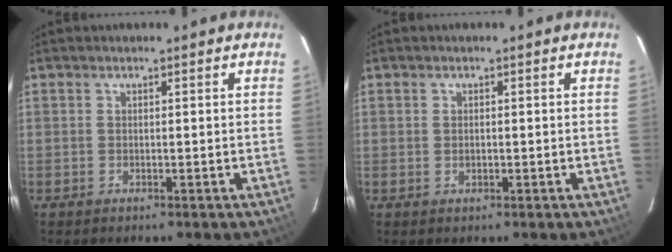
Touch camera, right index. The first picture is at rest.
{"total": 0.8, "force": [-0.1, 0.6, 0.5], "torque": [-0.009, 0.002, 0.000]}